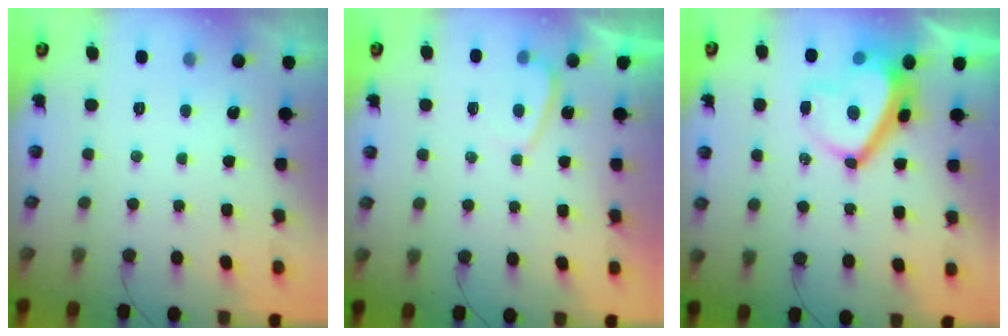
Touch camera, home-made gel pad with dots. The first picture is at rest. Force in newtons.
{"total": 1.2, "press": 1.0, "slide": 0.6}
{"total": 10.4, "press": 10.2, "slide": 2.1}